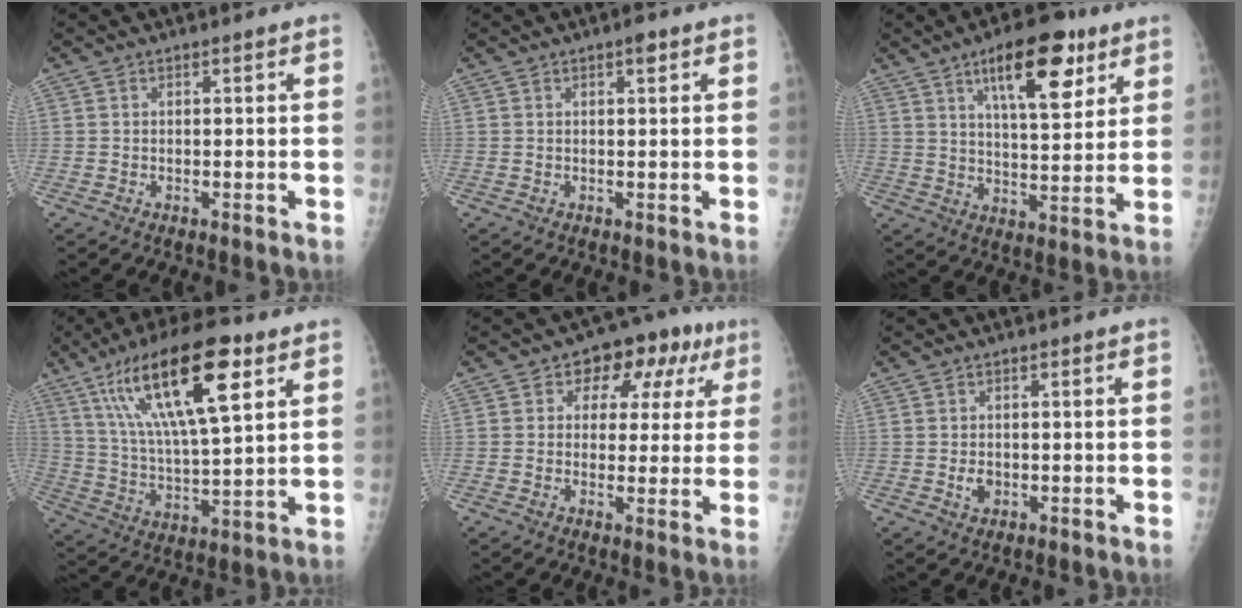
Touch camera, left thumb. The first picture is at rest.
{"total": 1.5, "force": [0.8, 0.5, 1.2], "torque": [-0.013, 0.000, 0.010]}
{"total": 14.4, "force": [7.7, 5.4, 10.9], "torque": [-0.136, -0.033, 0.118]}
{"total": 21.3, "force": [9.9, 5.9, 18.0], "torque": [-0.319, -0.013, 0.174]}
{"total": 10.9, "force": [4.1, 7.5, 6.8], "torque": [-0.029, 0.013, 0.048]}
{"total": 2.2, "force": [-0.3, 1.7, 1.3], "torque": [-0.013, 0.001, -0.001]}